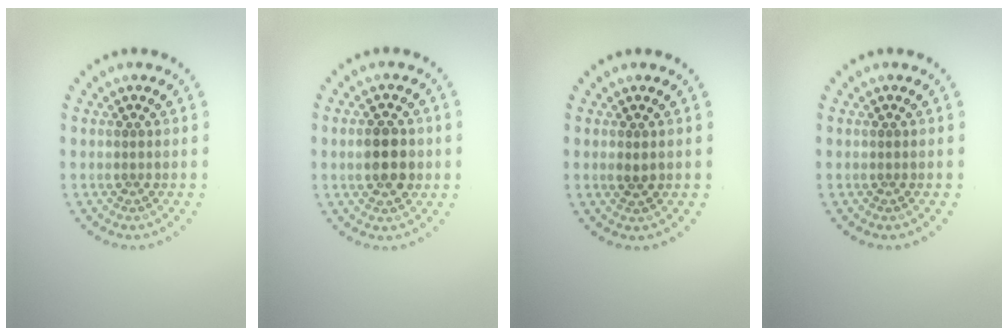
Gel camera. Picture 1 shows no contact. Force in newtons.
{"total": 3.8, "press": 3.8, "slide": 0.1}
{"total": 1.0, "press": 1.0, "slide": 0.2}
{"total": 0.0}